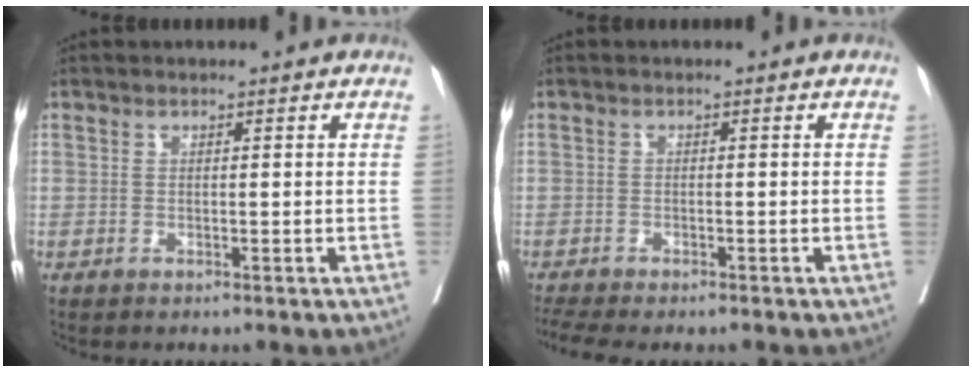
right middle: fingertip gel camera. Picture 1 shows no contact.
{"total": 4.9, "force": [-4.3, 0.8, 2.3], "torque": [-0.041, -0.006, -0.069]}